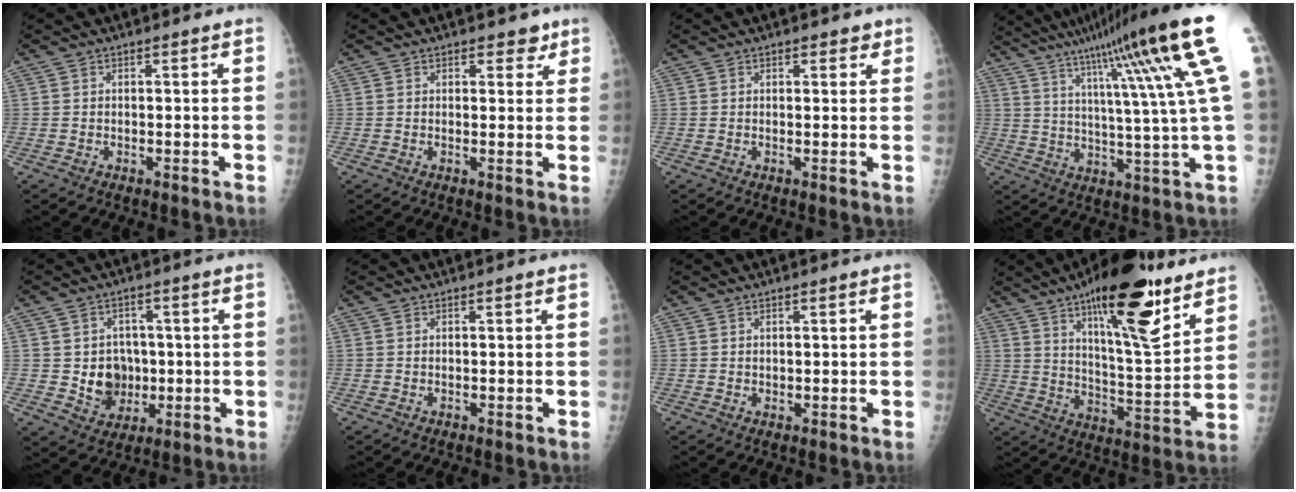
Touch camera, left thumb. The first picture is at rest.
{"total": 3.1, "force": [2.0, 1.7, 1.7], "torque": [0.000, -0.008, 0.023]}
{"total": 2.3, "force": [1.5, 1.1, 1.5], "torque": [-0.008, -0.005, 0.016]}
{"total": 23.0, "force": [11.2, 0.8, 20.1], "torque": [-0.300, -0.016, 0.160]}
{"total": 8.1, "force": [-0.4, 7.0, 4.0], "torque": [-0.023, 0.004, 0.004]}
{"total": 0.0}
{"total": 0.8, "force": [0.4, 0.4, 0.5], "torque": [-0.004, -0.003, 0.009]}
{"total": 21.9, "force": [13.3, 6.1, 16.4], "torque": [-0.227, -0.067, 0.211]}